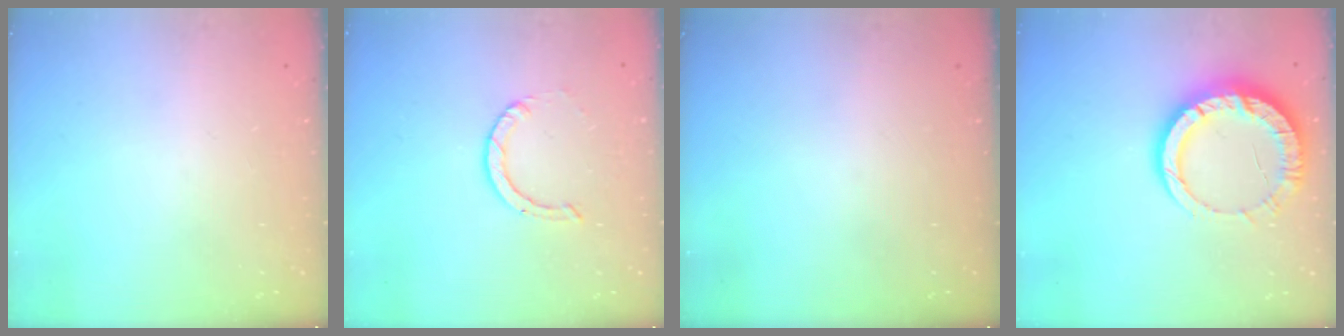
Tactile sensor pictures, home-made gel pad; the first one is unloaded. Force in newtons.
{"total": 2.0, "press": 2.0, "slide": 0.2}
{"total": 0.0}
{"total": 14.4, "press": 14.3, "slide": 1.4}